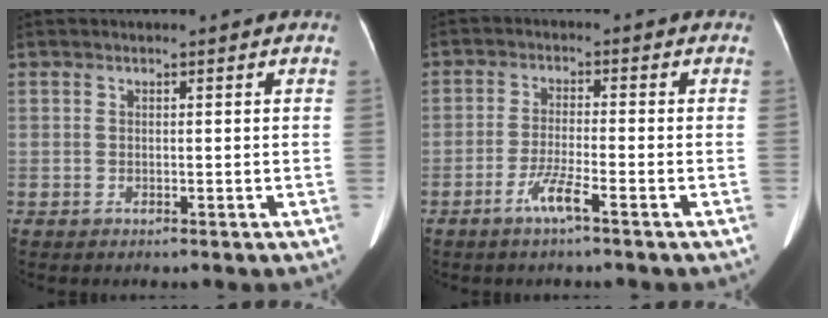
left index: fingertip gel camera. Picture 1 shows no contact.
{"total": 4.3, "force": [-2.8, -0.1, 3.2], "torque": [-0.071, -0.007, -0.058]}